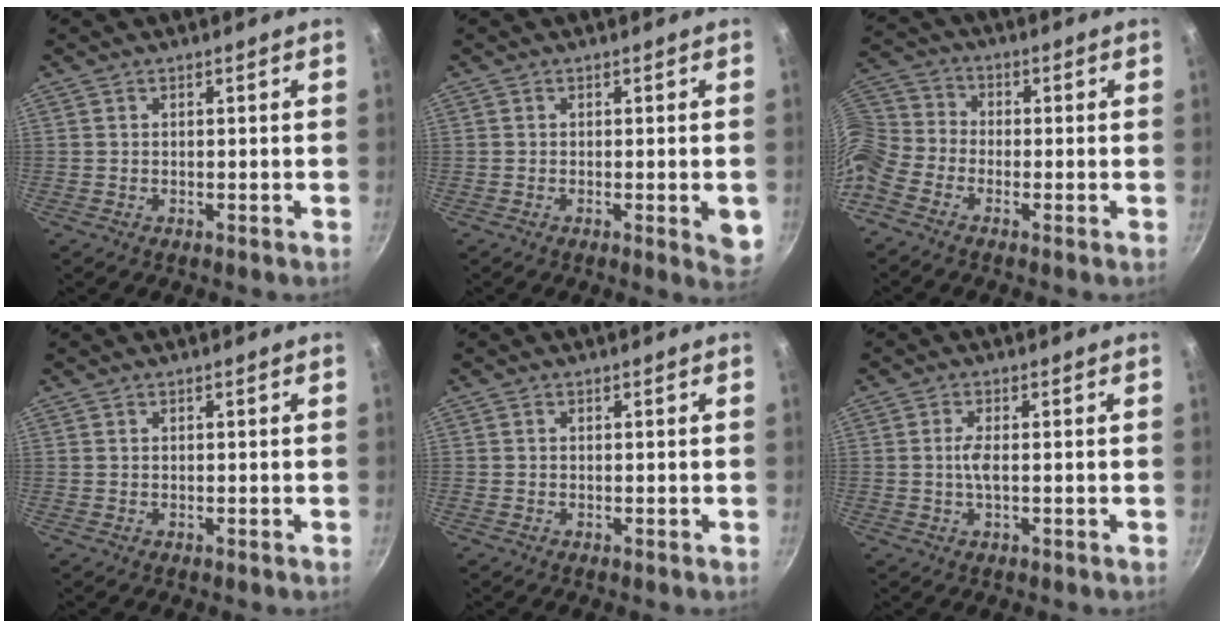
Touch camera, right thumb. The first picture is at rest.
{"total": 4.6, "force": [-0.8, 1.2, 4.3], "torque": [-0.046, -0.006, -0.011]}
{"total": 8.8, "force": [-4.4, 6.2, 4.4], "torque": [-0.094, 0.050, -0.119]}
{"total": 0.0}
{"total": 0.0}
{"total": 2.7, "force": [-0.2, 0.7, 2.6], "torque": [-0.061, 0.003, -0.007]}